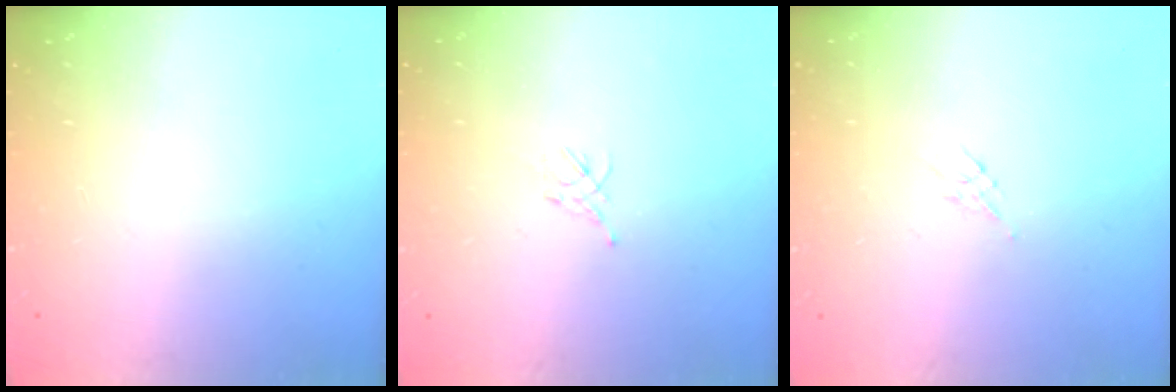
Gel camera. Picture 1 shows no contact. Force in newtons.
{"total": 3.1, "press": 3.0, "slide": 0.8}
{"total": 3.5, "press": 3.4, "slide": 0.8}